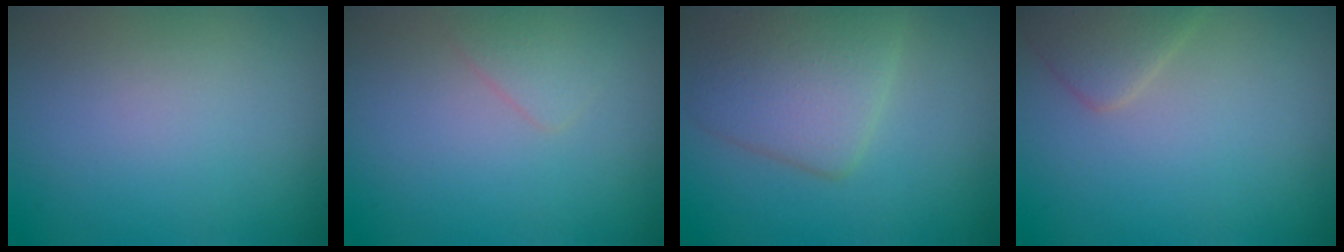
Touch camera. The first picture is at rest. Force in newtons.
{"total": 1.3, "press": 1.3, "slide": 0.1}
{"total": 4.8, "press": 4.8, "slide": 0.3}
{"total": 2.2, "press": 2.2, "slide": 0.2}